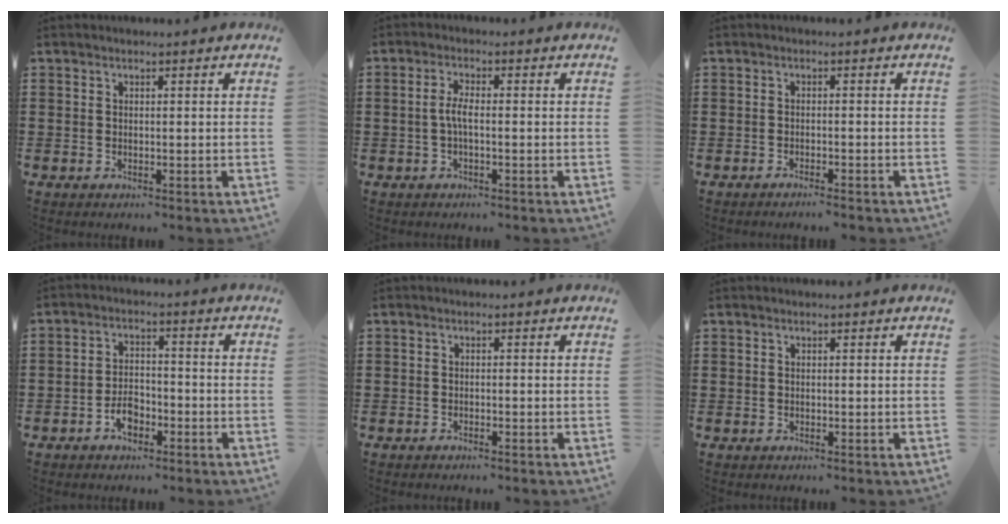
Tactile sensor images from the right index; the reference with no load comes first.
{"total": 3.0, "force": [-0.7, 0.7, 2.8], "torque": [-0.073, -0.005, -0.020]}
{"total": 1.3, "force": [-1.2, -0.2, 0.4], "torque": [-0.007, -0.001, -0.024]}
{"total": 3.8, "force": [-2.3, 2.0, 2.3], "torque": [-0.048, 0.001, -0.044]}
{"total": 0.6, "force": [-0.6, -0.1, 0.1], "torque": [-0.005, -0.003, -0.012]}
{"total": 0.0}